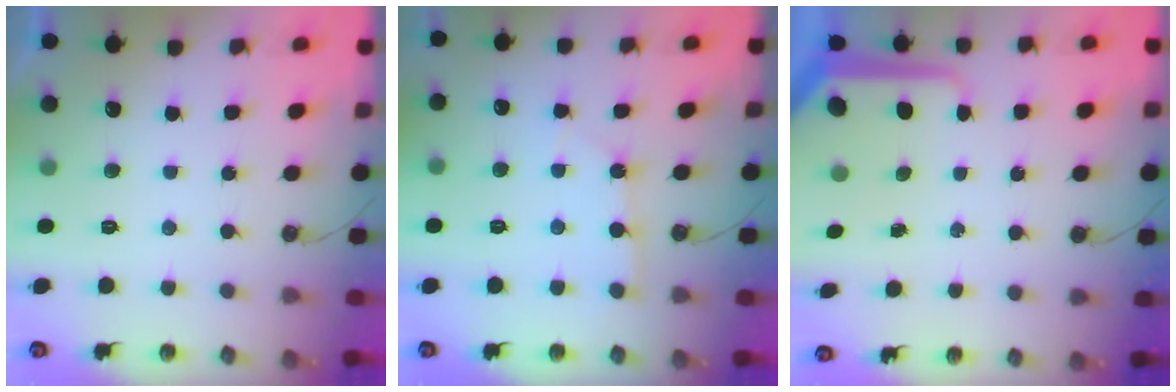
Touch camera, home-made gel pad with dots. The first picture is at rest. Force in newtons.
{"total": 2.0, "press": 2.0, "slide": 0.2}
{"total": 8.6, "press": 8.5, "slide": 0.9}